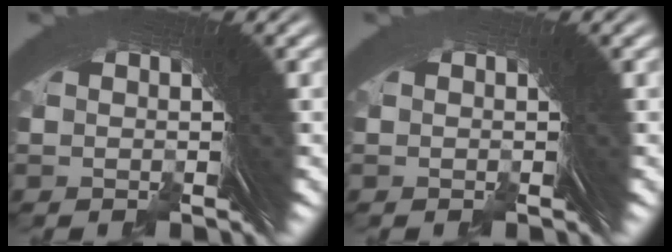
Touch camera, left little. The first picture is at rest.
{"total": 0.6, "force": [-0.4, -0.2, -0.4], "torque": [0.008, 0.003, -0.009]}